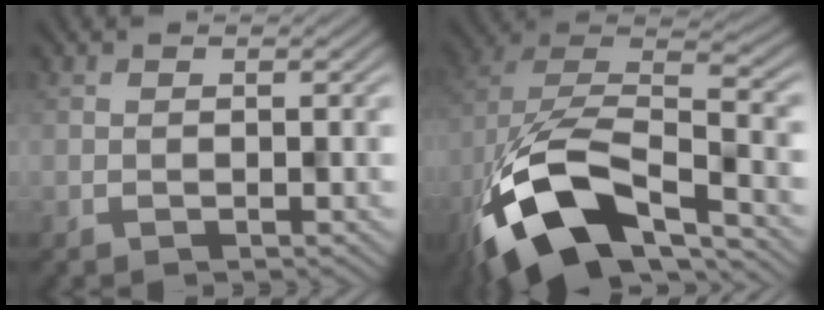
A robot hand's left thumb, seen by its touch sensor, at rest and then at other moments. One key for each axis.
{"total": 15.9, "fx": -9.0, "fy": 6.9, "fz": 11.1, "tx": -0.228, "ty": -0.030, "tz": -0.164}